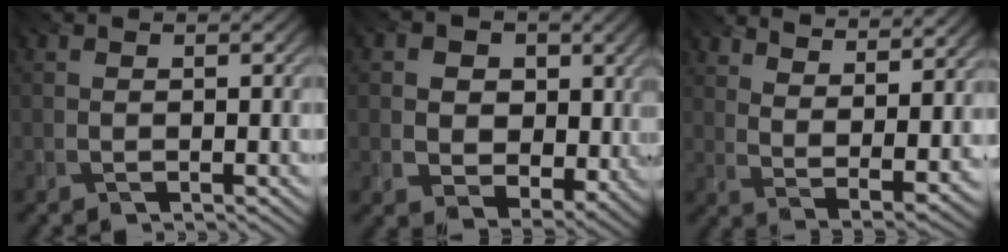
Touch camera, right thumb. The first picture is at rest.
{"total": 9.9, "force": [2.2, 7.7, 5.7], "torque": [-0.131, -0.010, 0.034]}
{"total": 11.5, "force": [8.4, 3.4, 7.0], "torque": [-0.127, -0.006, 0.122]}